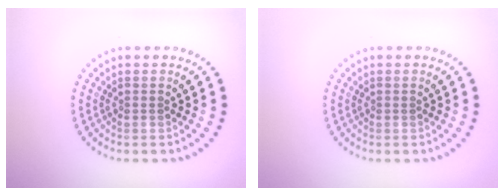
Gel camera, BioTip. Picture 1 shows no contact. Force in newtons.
{"total": 0.0}